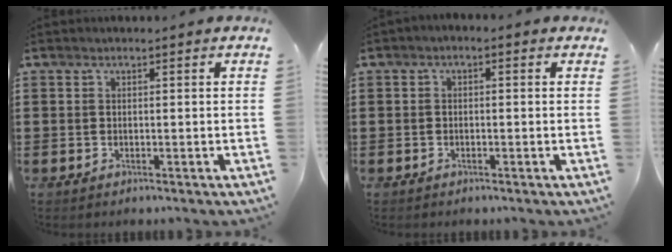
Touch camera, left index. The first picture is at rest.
{"total": 0.9, "force": [-0.8, 0.2, 0.4], "torque": [-0.010, -0.002, -0.015]}